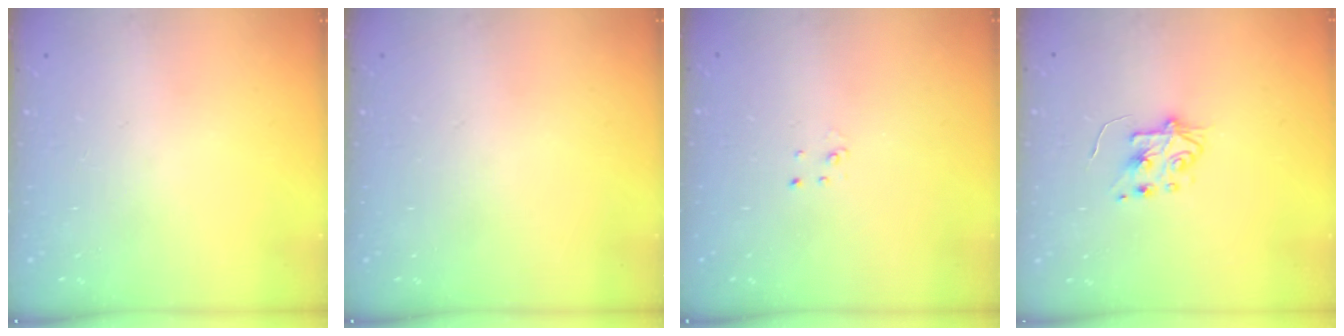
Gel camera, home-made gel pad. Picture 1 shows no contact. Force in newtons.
{"total": 0.0}
{"total": 2.0, "press": 2.0, "slide": 0.2}
{"total": 5.8, "press": 5.8, "slide": 0.6}